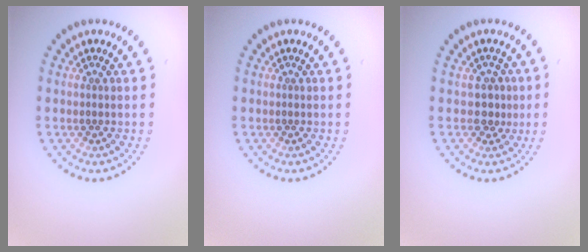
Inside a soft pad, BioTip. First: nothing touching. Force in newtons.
{"total": 0.0}
{"total": 2.0, "press": 1.5, "slide": 1.3}